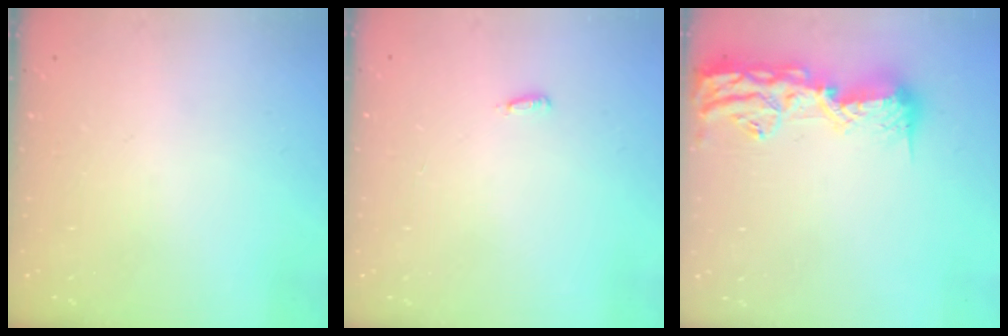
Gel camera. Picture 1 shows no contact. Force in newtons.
{"total": 2.9, "press": 2.8, "slide": 0.9}
{"total": 16.3, "press": 15.9, "slide": 3.5}